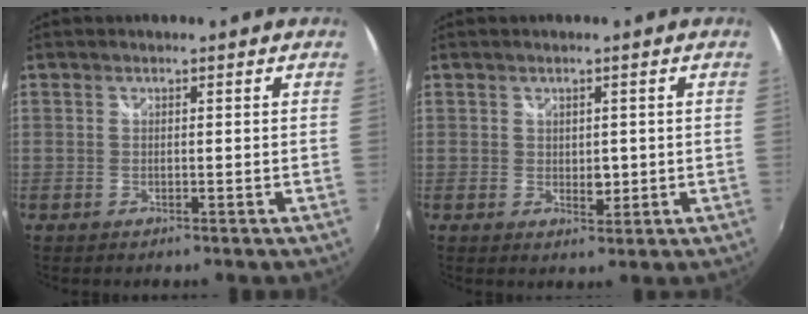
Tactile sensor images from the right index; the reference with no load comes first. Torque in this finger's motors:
{"motor_torque": [-0.95, 1.19, 0.01, 0.00]}